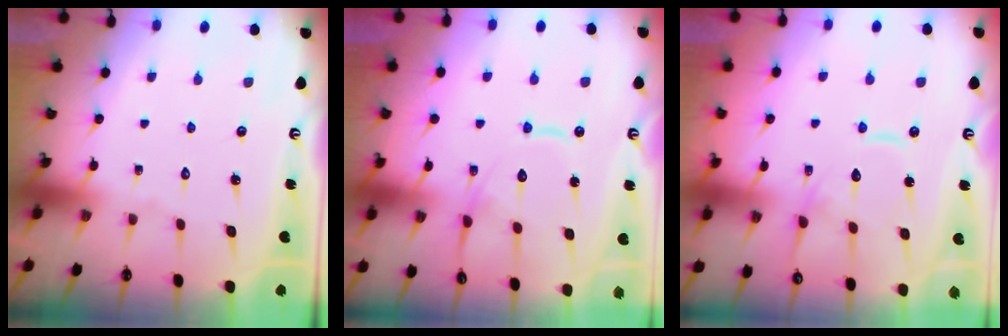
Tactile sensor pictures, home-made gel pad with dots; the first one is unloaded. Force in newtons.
{"total": 13.9, "press": 13.8, "slide": 1.3}
{"total": 11.3, "press": 11.2, "slide": 1.1}